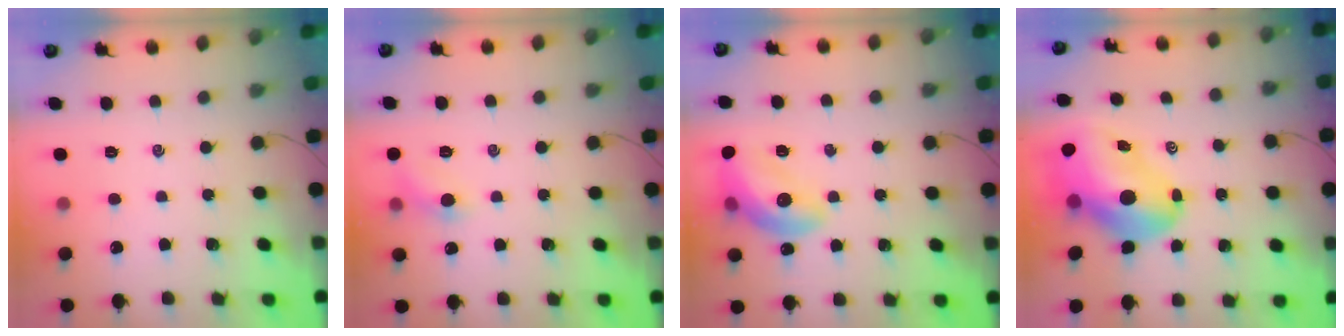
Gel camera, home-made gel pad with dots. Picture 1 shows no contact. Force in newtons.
{"total": 5.7, "press": 5.4, "slide": 1.7}
{"total": 14.8, "press": 14.7, "slide": 2.0}
{"total": 15.4, "press": 14.7, "slide": 4.6}